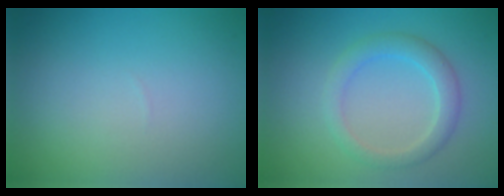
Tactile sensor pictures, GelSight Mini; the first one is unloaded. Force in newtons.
{"total": 2.7, "press": 2.7, "slide": 0.3}